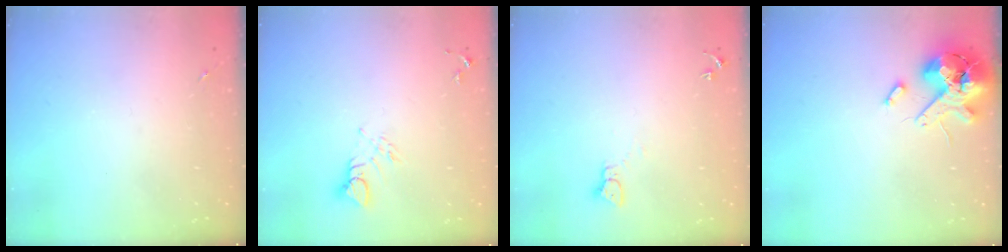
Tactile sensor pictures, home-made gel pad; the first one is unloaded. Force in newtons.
{"total": 4.6, "press": 4.6, "slide": 0.2}
{"total": 2.3, "press": 2.3, "slide": 0.3}
{"total": 13.2, "press": 13.0, "slide": 2.2}